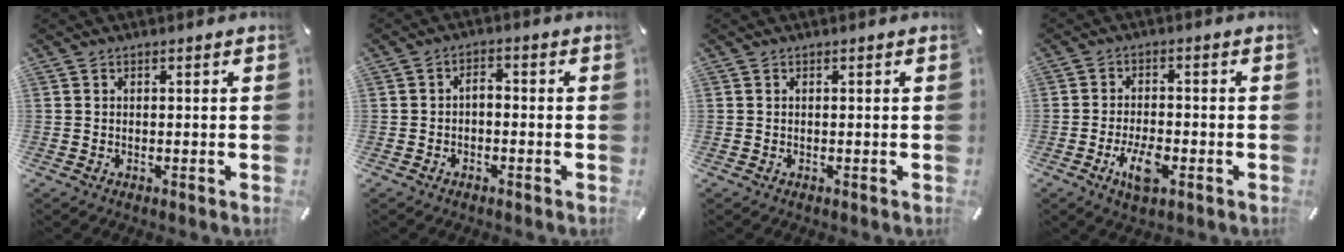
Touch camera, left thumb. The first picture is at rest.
{"total": 2.4, "force": [-1.3, 1.5, 1.5], "torque": [-0.028, 0.011, -0.027]}
{"total": 0.0}
{"total": 6.9, "force": [-3.0, 3.2, 5.3], "torque": [-0.108, 0.007, -0.053]}